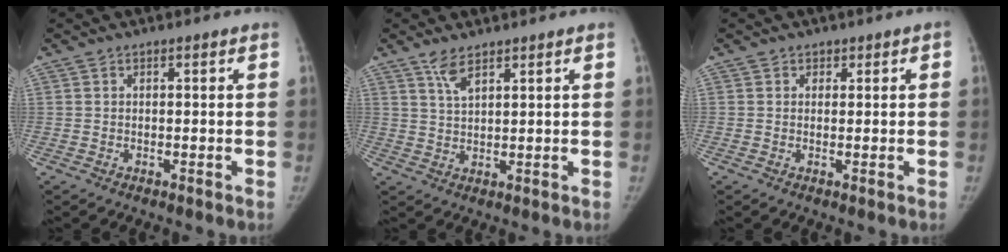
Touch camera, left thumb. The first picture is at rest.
{"total": 3.5, "force": [2.6, 1.0, 2.2], "torque": [-0.043, -0.011, 0.056]}
{"total": 1.1, "force": [0.5, 1.0, 0.0], "torque": [0.017, 0.000, 0.002]}